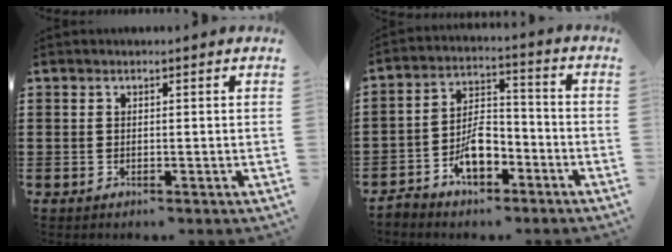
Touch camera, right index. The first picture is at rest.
{"total": 7.0, "force": [-4.1, 3.7, 4.4], "torque": [-0.082, 0.021, -0.076]}